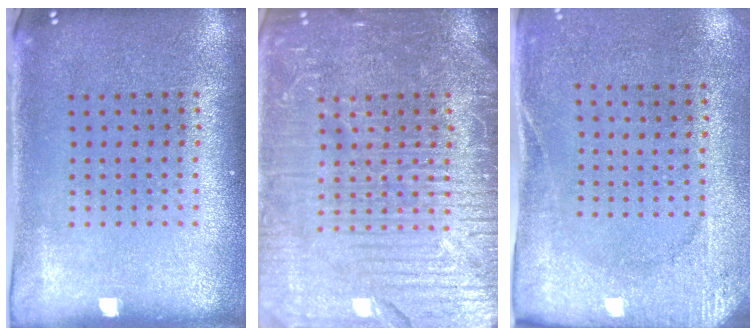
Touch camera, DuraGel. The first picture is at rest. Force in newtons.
{"total": 7.2, "press": 7.2, "slide": 0.9}
{"total": 2.7, "press": 2.2, "slide": 1.7}